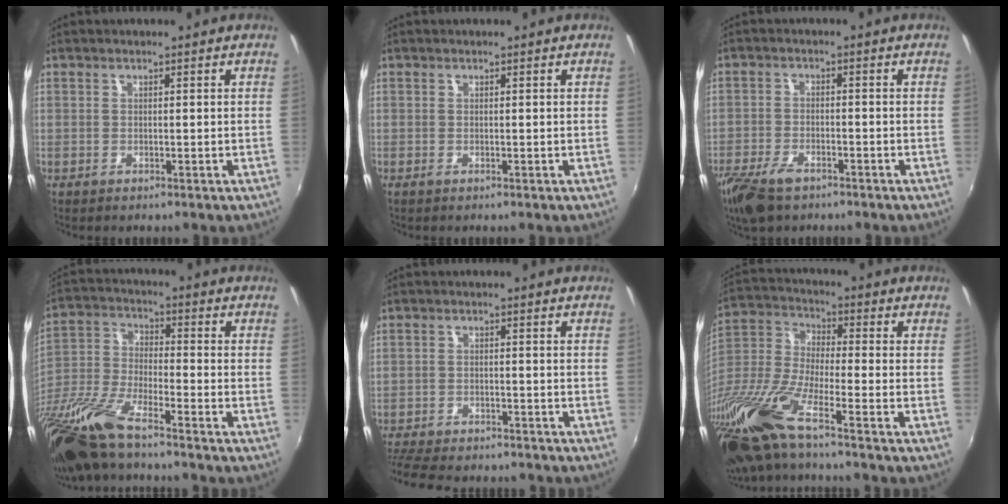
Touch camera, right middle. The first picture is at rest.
{"total": 0.0}
{"total": 9.2, "force": [-6.5, 4.1, 5.2], "torque": [-0.136, -0.024, -0.125]}
{"total": 17.1, "force": [-12.8, 3.1, 10.9], "torque": [-0.241, -0.037, -0.259]}
{"total": 13.0, "force": [-11.5, 3.6, 5.1], "torque": [-0.129, -0.022, -0.180]}
{"total": 18.1, "force": [-12.2, 2.5, 13.1], "torque": [-0.276, -0.042, -0.250]}